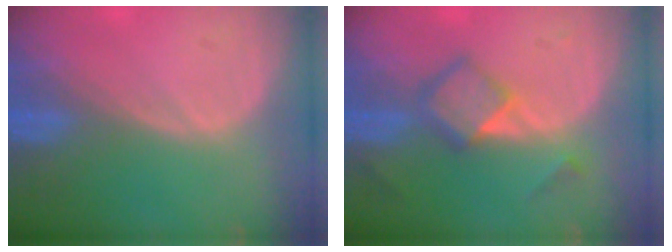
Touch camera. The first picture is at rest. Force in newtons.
{"total": 5.8, "press": 5.0, "slide": 2.9}